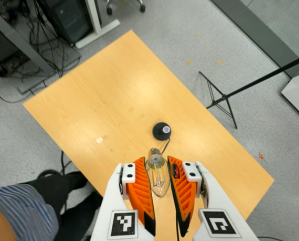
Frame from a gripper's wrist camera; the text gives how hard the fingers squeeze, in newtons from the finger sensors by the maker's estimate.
{"total": 20.7, "left": 24.1, "right": 17.3}